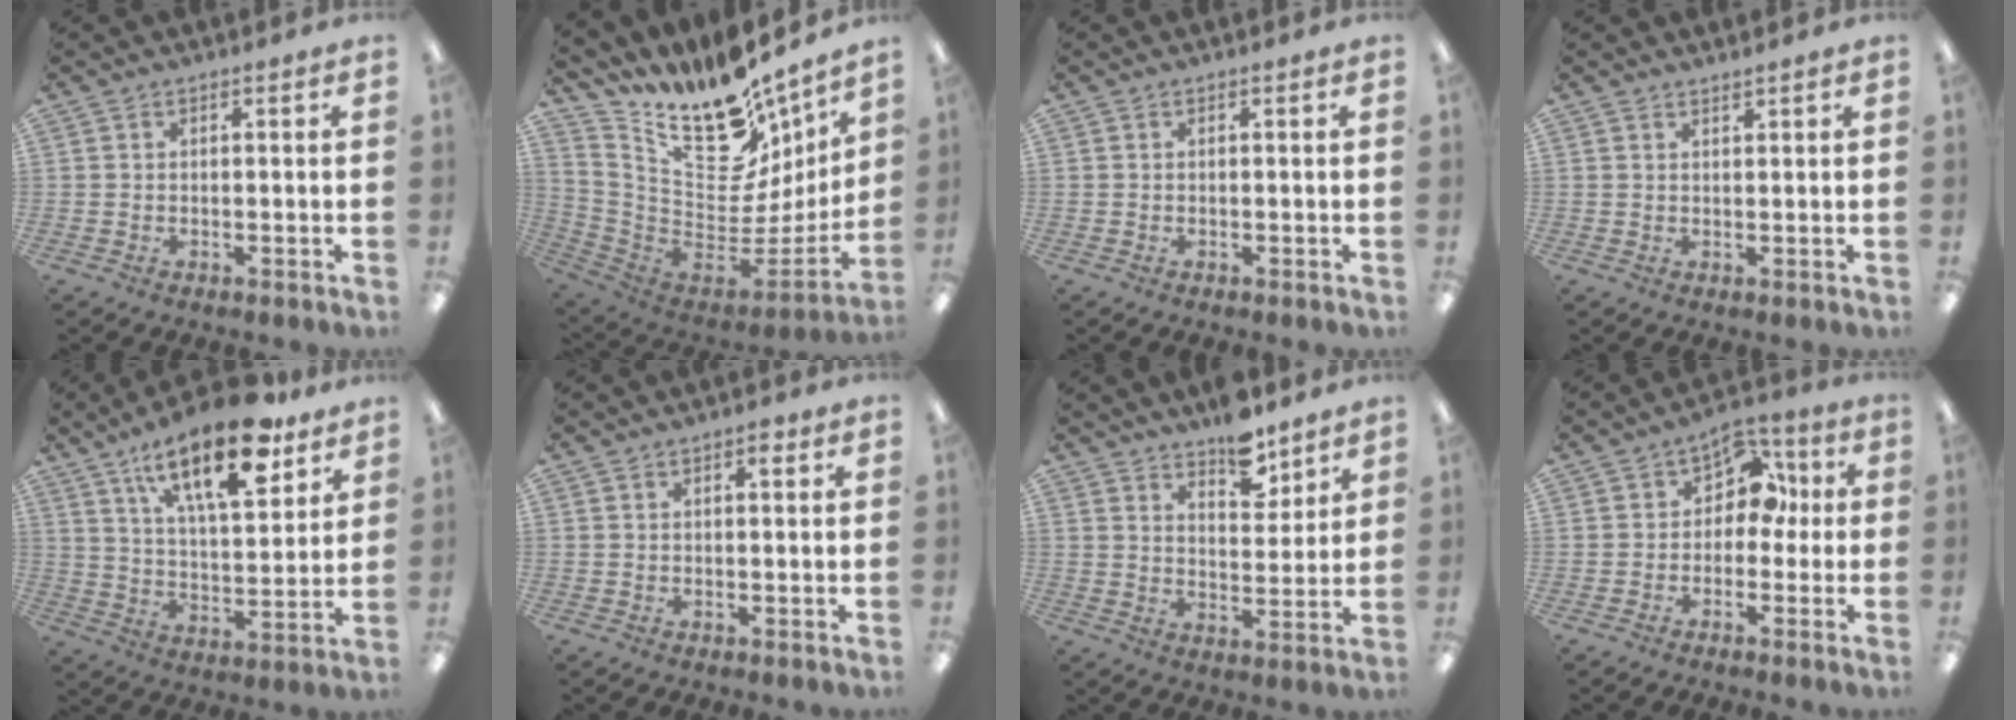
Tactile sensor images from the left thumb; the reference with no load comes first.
{"total": 19.2, "force": [13.7, 9.2, 9.8], "torque": [-0.152, -0.118, 0.243]}
{"total": 0.0}
{"total": 1.1, "force": [1.1, 0.0, 0.0], "torque": [-0.001, -0.002, 0.022]}
{"total": 20.3, "force": [13.0, 7.7, 13.5], "torque": [-0.209, -0.065, 0.212]}
{"total": 2.6, "force": [1.2, 1.3, 2.0], "torque": [-0.017, -0.005, 0.014]}
{"total": 9.2, "force": [7.4, 4.2, 3.6], "torque": [-0.040, -0.048, 0.129]}
{"total": 8.6, "force": [2.7, 6.3, 5.3], "torque": [-0.073, -0.005, 0.046]}